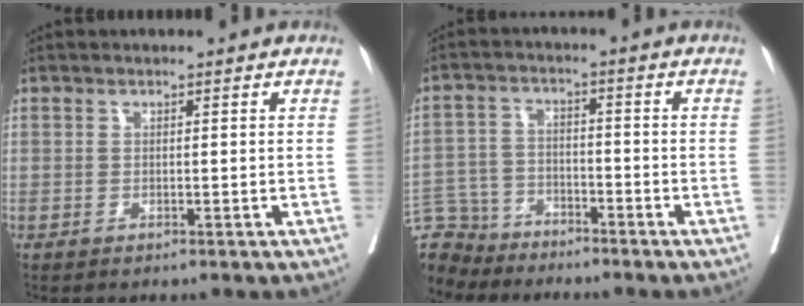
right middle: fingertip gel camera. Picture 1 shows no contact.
{"total": 8.8, "force": [-7.9, 3.7, -0.2], "torque": [-0.008, 0.012, -0.150]}